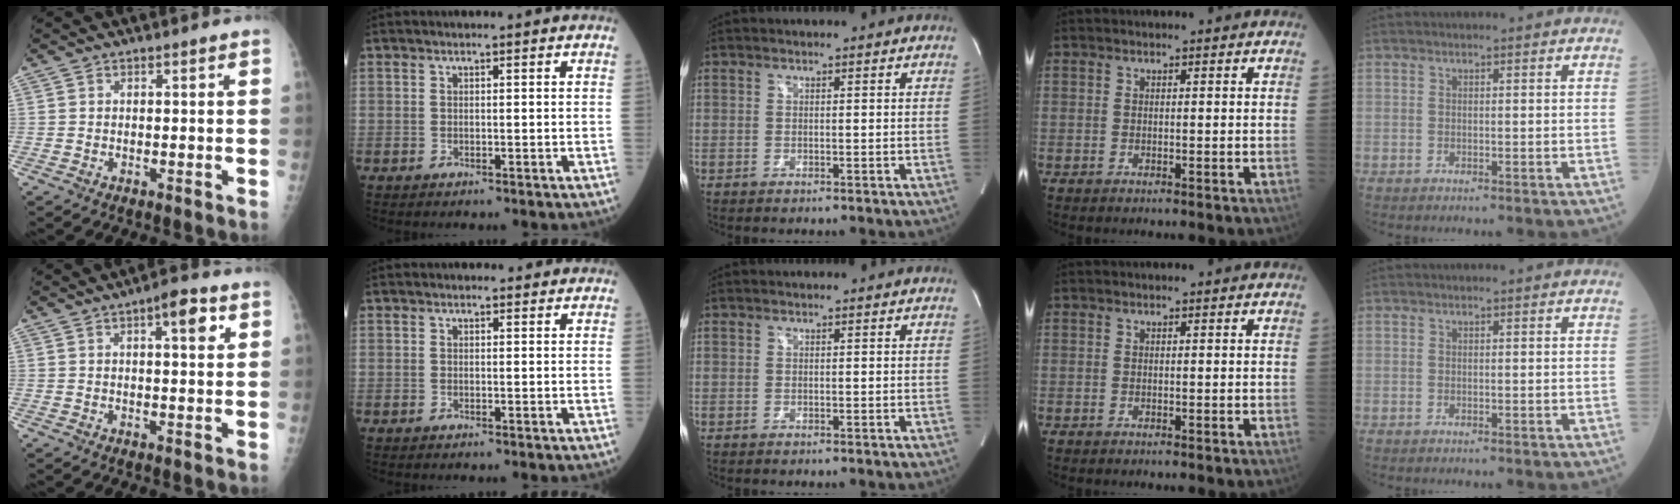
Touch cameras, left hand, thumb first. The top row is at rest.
{"thumb": {"total": 5.7, "force": [2.4, 1.8, 4.8], "torque": [-0.057, -0.004, 0.028]}, "index": {"total": 1.0, "force": [0.9, 0.6, 0.0], "torque": [-0.005, 0.002, 0.007]}}